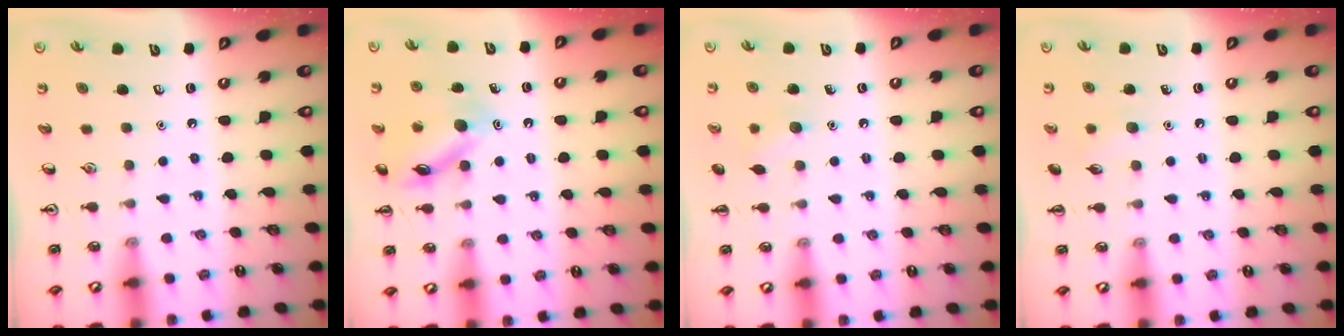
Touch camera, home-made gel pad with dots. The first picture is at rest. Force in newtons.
{"total": 13.1, "press": 13.1, "slide": 0.7}
{"total": 5.6, "press": 5.5, "slide": 1.3}
{"total": 5.1, "press": 4.9, "slide": 1.4}